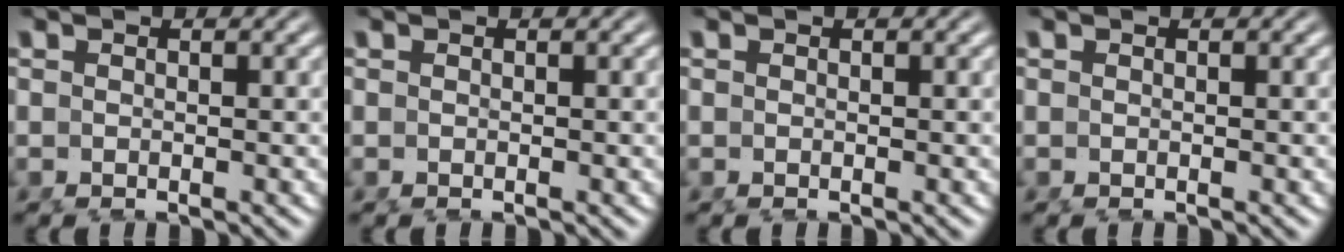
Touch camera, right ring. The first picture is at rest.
{"total": 0.0}
{"total": 0.0}
{"total": 0.0}